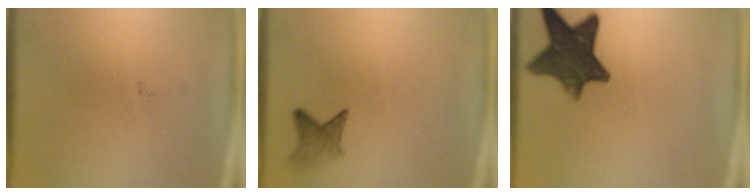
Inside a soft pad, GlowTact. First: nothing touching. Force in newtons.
{"total": 2.4}
{"total": 11.6}